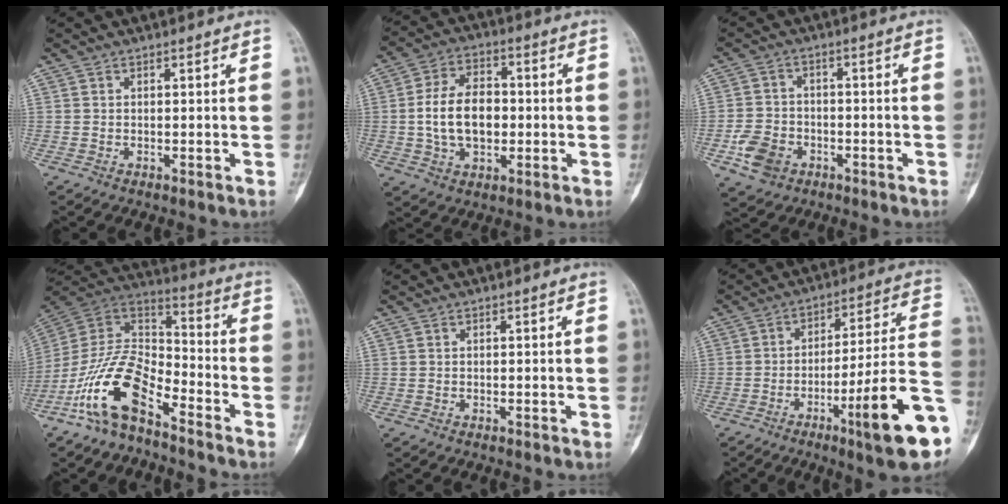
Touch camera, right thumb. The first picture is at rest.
{"total": 12.2, "force": [-0.6, 7.9, 9.3], "torque": [-0.151, 0.016, -0.011]}
{"total": 7.2, "force": [-3.1, 5.4, 3.5], "torque": [-0.055, 0.019, -0.054]}
{"total": 15.5, "force": [-9.3, 6.9, 10.4], "torque": [-0.184, 0.082, -0.185]}
{"total": 0.0}
{"total": 18.3, "force": [-7.9, 1.9, 16.4], "torque": [-0.215, 0.036, -0.116]}